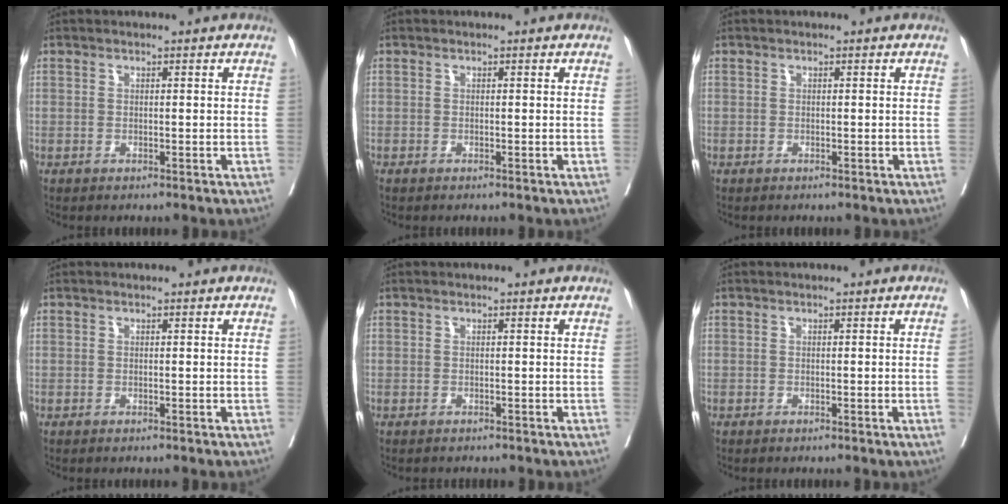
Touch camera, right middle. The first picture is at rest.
{"total": 0.0}
{"total": 0.0}
{"total": 0.0}
{"total": 0.8, "force": [-0.7, 0.4, 0.0], "torque": [-0.013, 0.000, -0.013]}
{"total": 0.7, "force": [-0.1, -0.2, 0.6], "torque": [-0.008, -0.001, 0.001]}